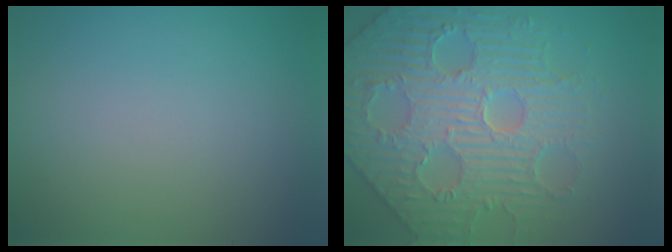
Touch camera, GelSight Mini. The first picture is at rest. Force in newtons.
{"total": 6.9, "press": 5.9, "slide": 3.6}